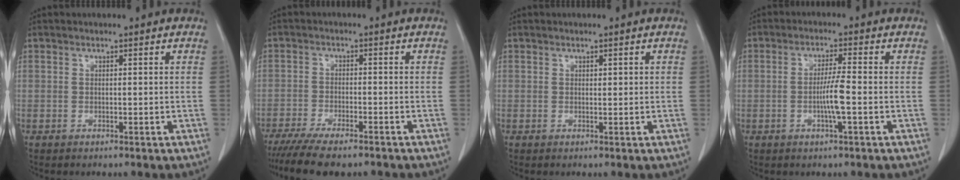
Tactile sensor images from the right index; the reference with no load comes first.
{"total": 10.3, "force": [-8.5, 2.0, 5.4], "torque": [-0.079, -0.014, -0.131]}
{"total": 0.7, "force": [0.3, 0.3, 0.5], "torque": [-0.006, 0.000, 0.005]}
{"total": 4.4, "force": [-0.9, -0.2, 4.3], "torque": [-0.081, -0.001, -0.017]}